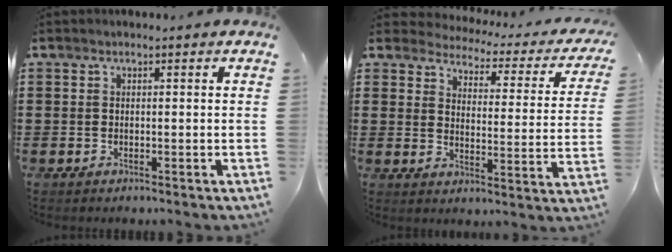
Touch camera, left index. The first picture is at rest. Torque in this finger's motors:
{"motor_torque": [2.14, 0.00, 0.02, -0.07]}